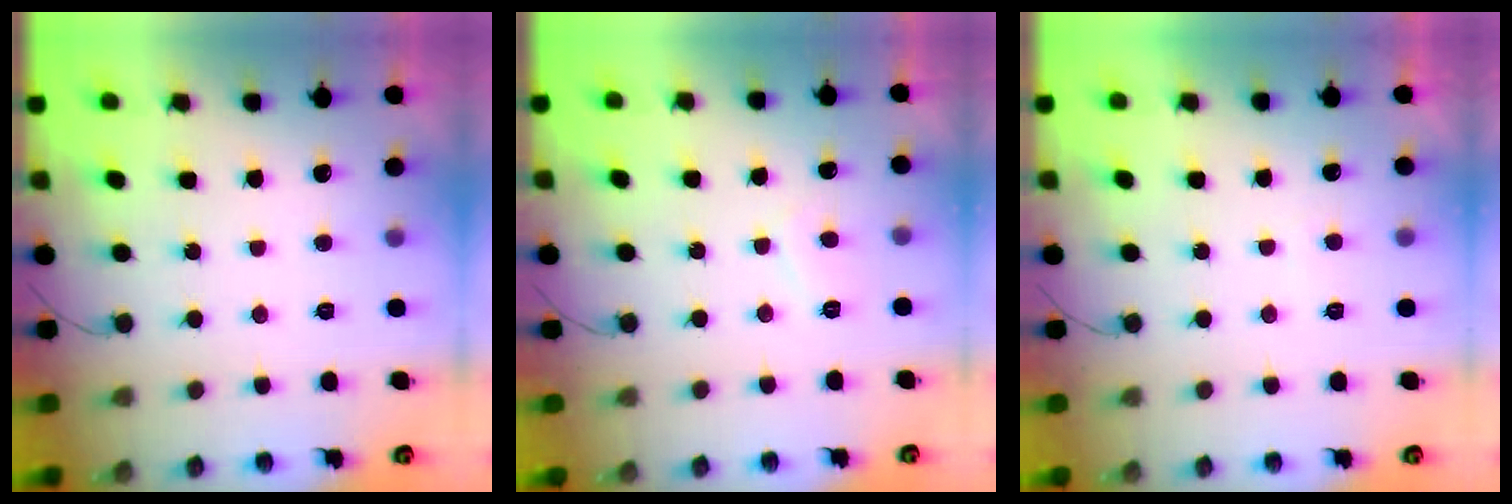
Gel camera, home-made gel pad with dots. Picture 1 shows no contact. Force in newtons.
{"total": 2.0, "press": 1.9, "slide": 0.7}
{"total": 0.6, "press": 0.3, "slide": 0.5}